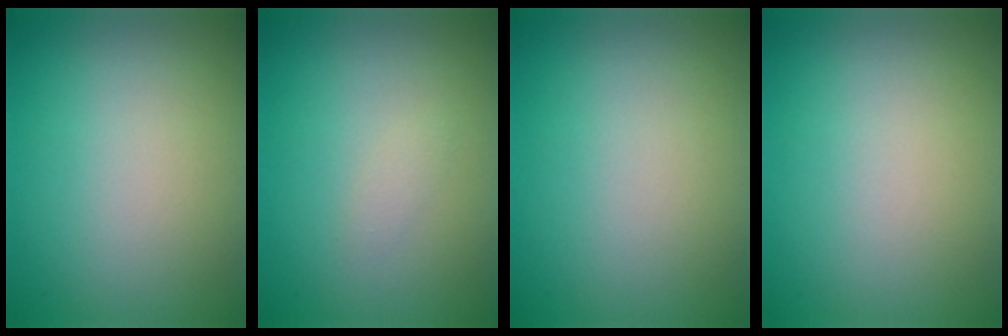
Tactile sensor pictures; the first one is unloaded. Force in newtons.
{"total": 0.7, "press": 0.7, "slide": 0.0}
{"total": 0.0}
{"total": 0.0}